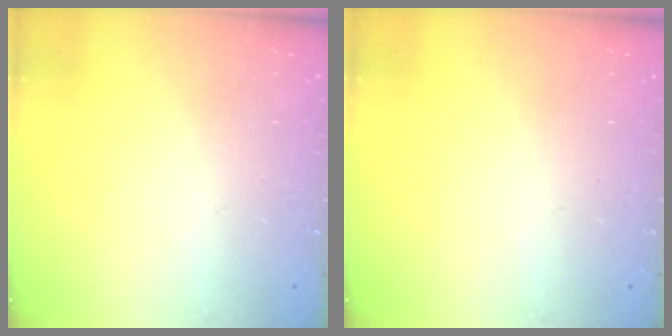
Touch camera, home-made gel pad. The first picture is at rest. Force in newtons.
{"total": 0.0}